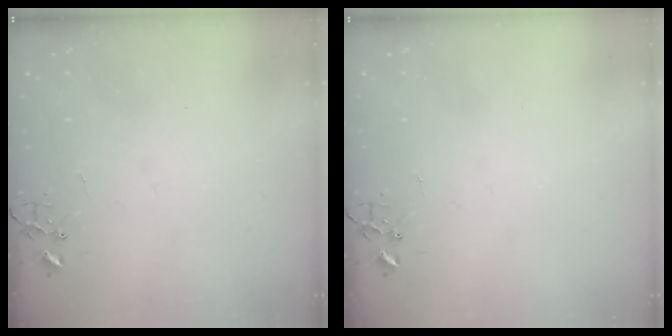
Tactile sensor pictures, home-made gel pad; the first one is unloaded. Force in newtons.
{"total": 0.0}